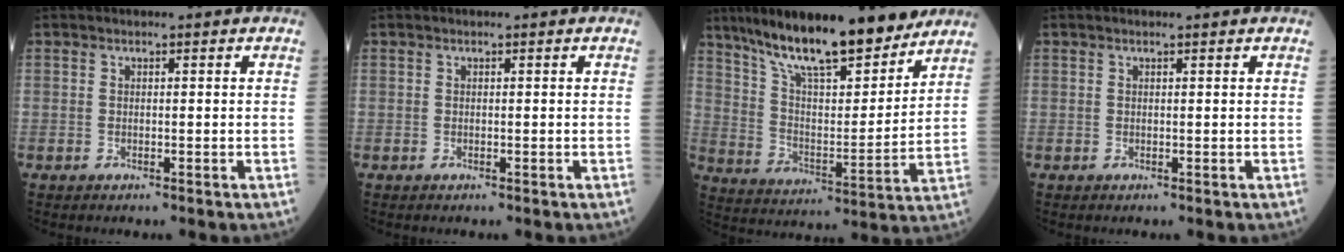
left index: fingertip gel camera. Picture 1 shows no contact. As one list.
[{"total": 0.0}, {"total": 20.5, "force": [16.2, 4.0, 11.9], "torque": [-0.200, 0.006, 0.271]}, {"total": 0.5, "force": [0.5, 0.0, 0.2], "torque": [-0.010, 0.003, 0.008]}]